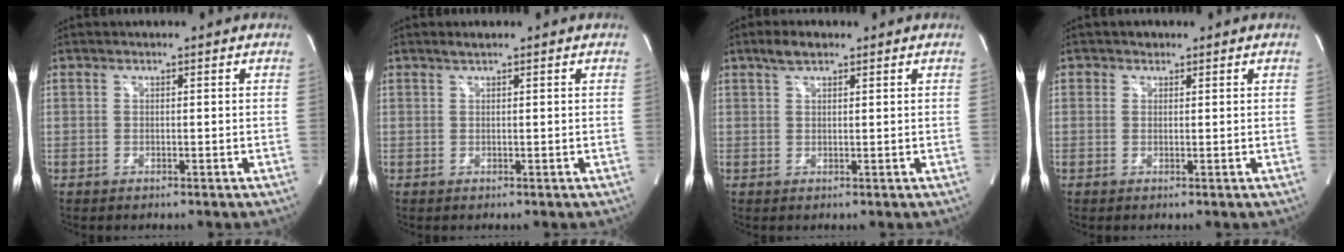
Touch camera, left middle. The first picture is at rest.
{"total": 0.9, "force": [0.7, 0.0, 0.5], "torque": [-0.012, 0.003, 0.016]}
{"total": 2.8, "force": [2.0, 1.0, 1.7], "torque": [-0.038, 0.010, 0.038]}
{"total": 1.1, "force": [0.6, 0.9, 0.0], "torque": [0.006, -0.001, 0.006]}